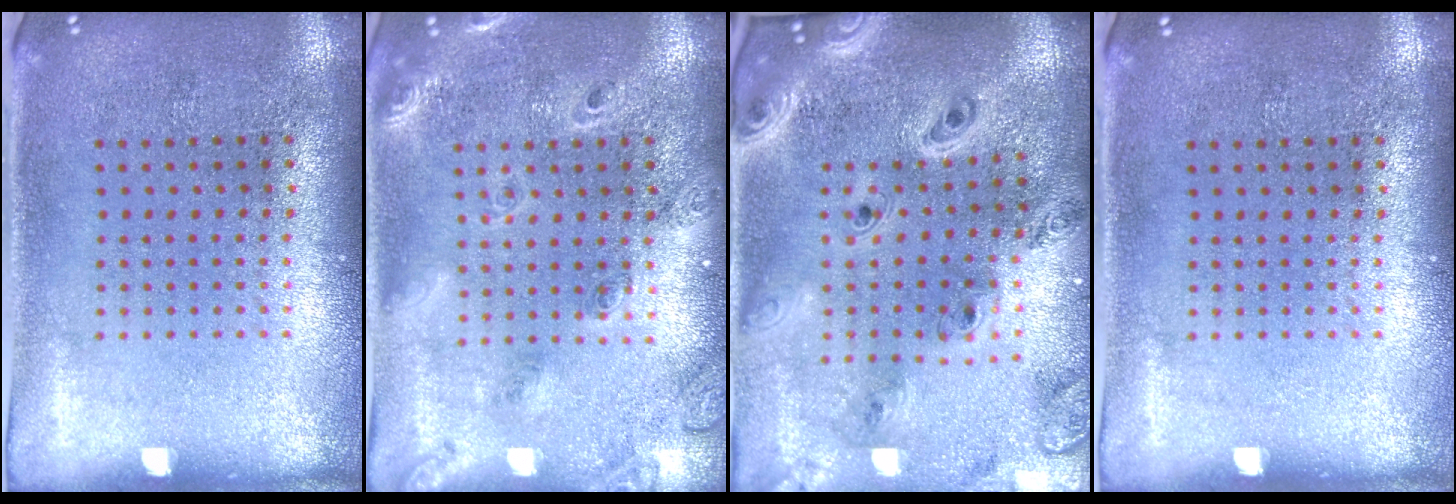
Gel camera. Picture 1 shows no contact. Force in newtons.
{"total": 1.8, "press": 1.7, "slide": 0.7}
{"total": 2.8, "press": 2.4, "slide": 1.4}
{"total": 0.0}